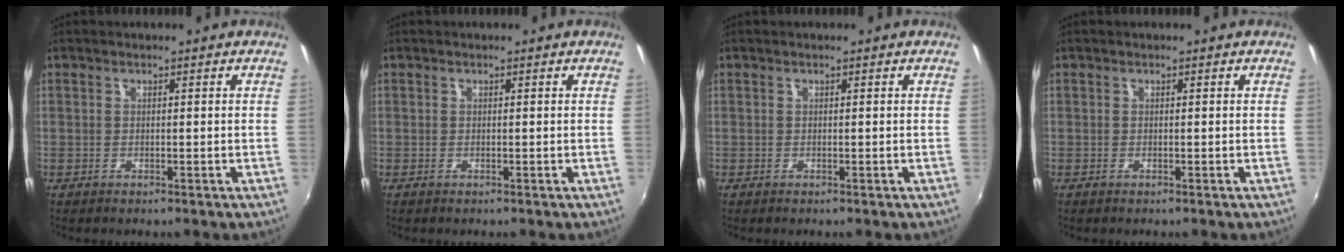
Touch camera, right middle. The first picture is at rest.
{"total": 0.0}
{"total": 0.0}
{"total": 0.0}